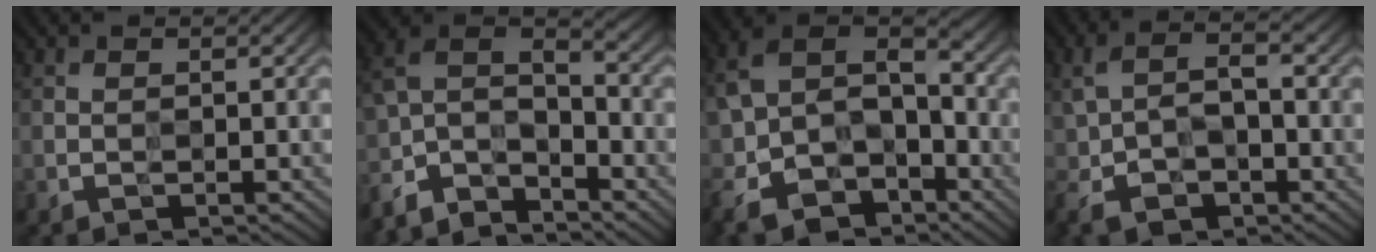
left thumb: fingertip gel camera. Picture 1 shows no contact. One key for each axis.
{"total": 8.5, "fx": -7.2, "fy": 2.9, "fz": 3.6, "tx": -0.071, "ty": 0.001, "tz": -0.158}
{"total": 13.3, "fx": -6.8, "fy": 8.8, "fz": 7.3, "tx": -0.187, "ty": -0.041, "tz": -0.120}
{"total": 6.8, "fx": -2.3, "fy": 4.3, "fz": 4.7, "tx": -0.106, "ty": -0.001, "tz": -0.044}